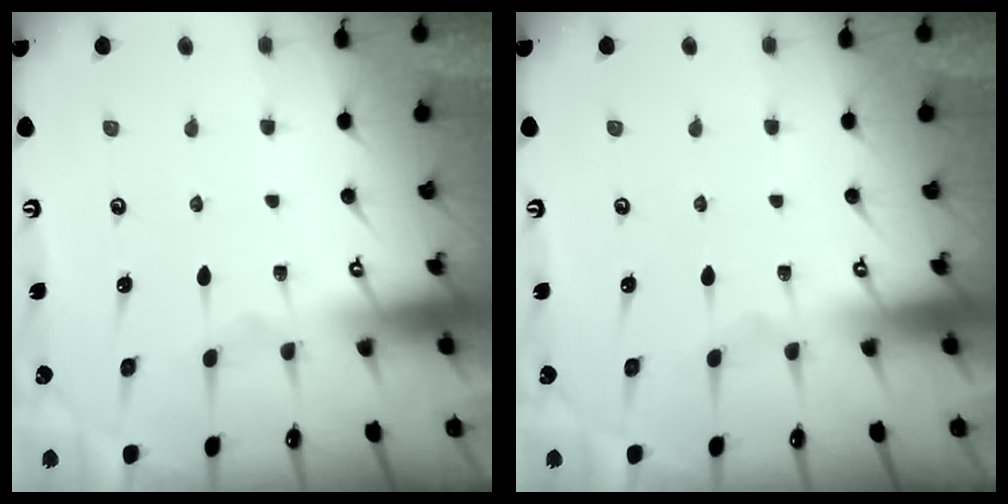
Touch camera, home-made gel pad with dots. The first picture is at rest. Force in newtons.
{"total": 0.0}